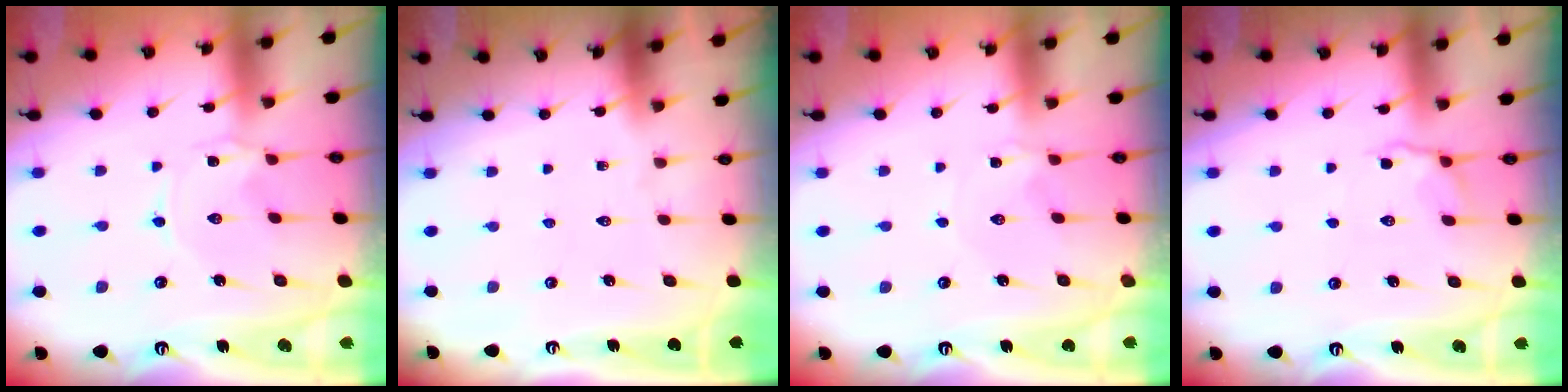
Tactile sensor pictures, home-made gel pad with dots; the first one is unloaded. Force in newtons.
{"total": 0.0}
{"total": 1.4, "press": 1.4, "slide": 0.3}
{"total": 4.8, "press": 4.4, "slide": 2.1}